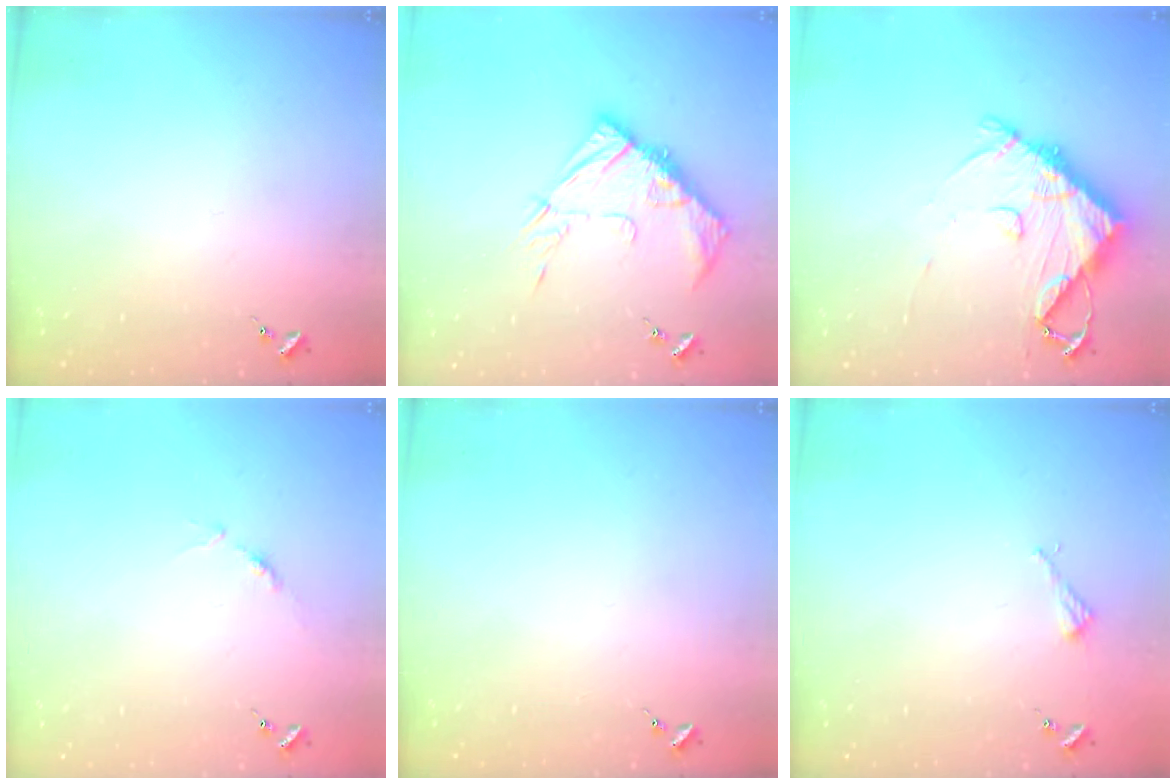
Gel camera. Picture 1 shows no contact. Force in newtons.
{"total": 13.4, "press": 13.4, "slide": 1.0}
{"total": 11.0, "press": 10.9, "slide": 1.4}
{"total": 4.7, "press": 4.7, "slide": 0.5}
{"total": 0.0}
{"total": 2.2, "press": 2.2, "slide": 0.2}